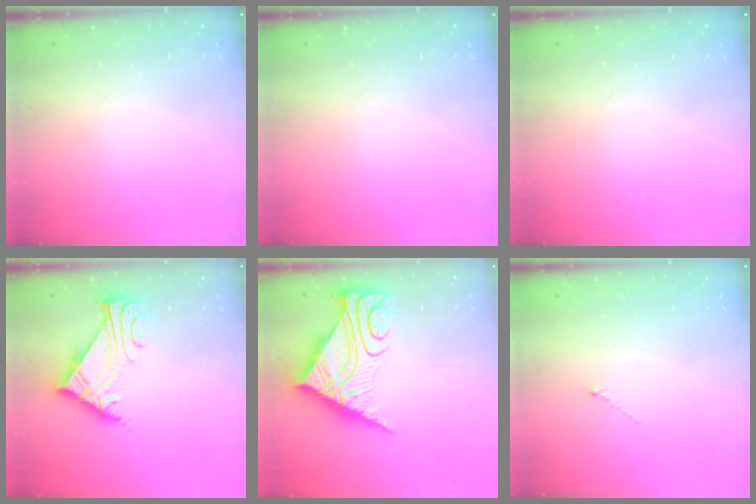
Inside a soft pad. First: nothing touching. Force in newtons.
{"total": 0.0}
{"total": 0.0}
{"total": 6.2, "press": 6.2, "slide": 0.7}
{"total": 13.6, "press": 13.5, "slide": 1.4}
{"total": 0.0}